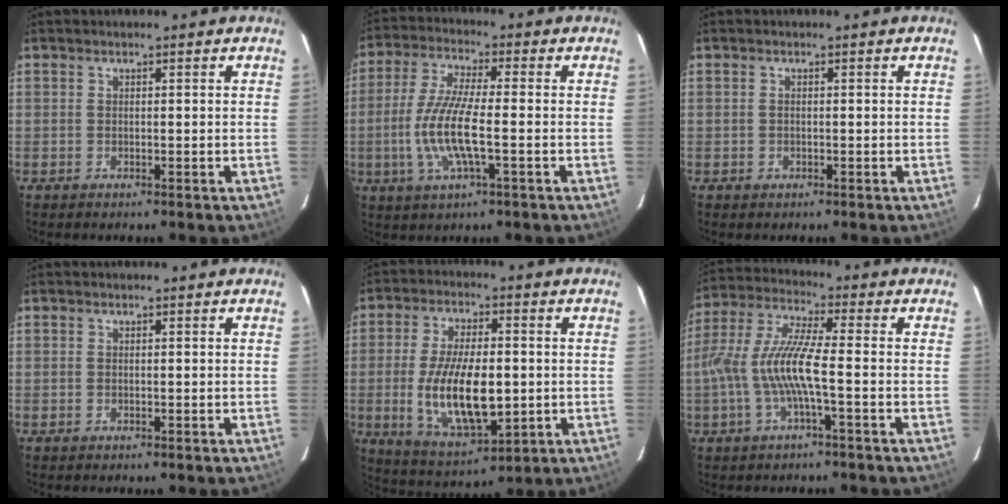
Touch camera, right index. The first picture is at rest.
{"total": 11.0, "force": [-2.4, 2.0, 10.6], "torque": [-0.220, -0.007, -0.047]}
{"total": 0.6, "force": [-0.1, 0.5, 0.3], "torque": [-0.004, 0.001, -0.001]}
{"total": 0.0}
{"total": 16.0, "force": [-1.8, 7.1, 14.3], "torque": [-0.278, -0.019, -0.016]}
{"total": 10.6, "force": [-2.7, 1.0, 10.2], "torque": [-0.213, 0.001, -0.049]}